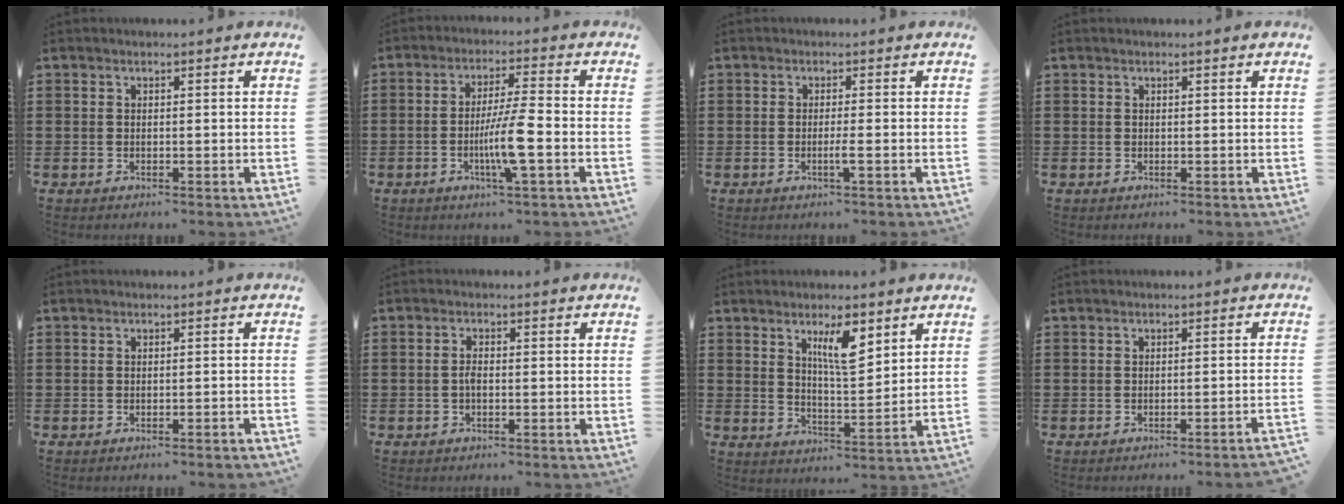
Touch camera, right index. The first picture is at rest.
{"total": 7.6, "force": [-2.2, 0.2, 7.3], "torque": [-0.141, -0.015, -0.046]}
{"total": 1.9, "force": [-0.6, -0.2, 1.7], "torque": [-0.029, -0.004, -0.012]}
{"total": 0.0}
{"total": 0.8, "force": [-0.8, 0.1, 0.0], "torque": [-0.004, -0.001, -0.016]}
{"total": 1.6, "force": [-0.4, 0.5, 1.4], "torque": [-0.028, 0.001, -0.009]}
{"total": 7.1, "force": [4.0, 2.1, 5.5], "torque": [-0.093, -0.008, 0.064]}
{"total": 1.3, "force": [-1.1, -0.3, 0.6], "torque": [-0.011, -0.001, -0.021]}